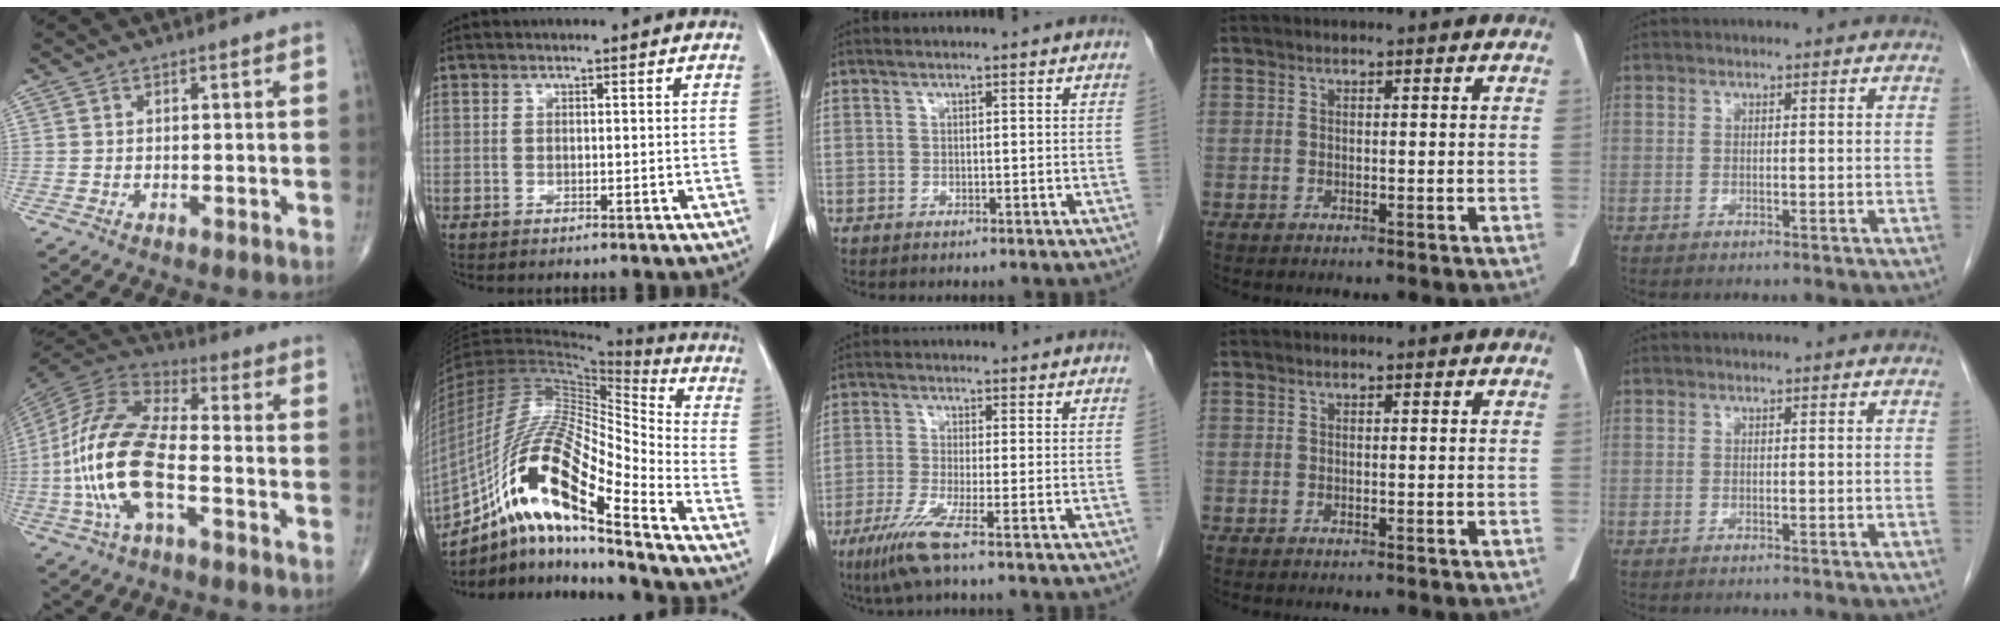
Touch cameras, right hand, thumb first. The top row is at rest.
{"thumb": {"total": 18.3, "force": [-4.5, 7.6, 16.0], "torque": [-0.345, 0.033, -0.088]}, "index": {"total": 20.7, "force": [-12.4, 2.7, 16.3], "torque": [-0.333, -0.006, -0.224]}, "middle": {"total": 5.4, "force": [-3.1, -0.6, 4.4], "torque": [-0.091, -0.020, -0.067]}}